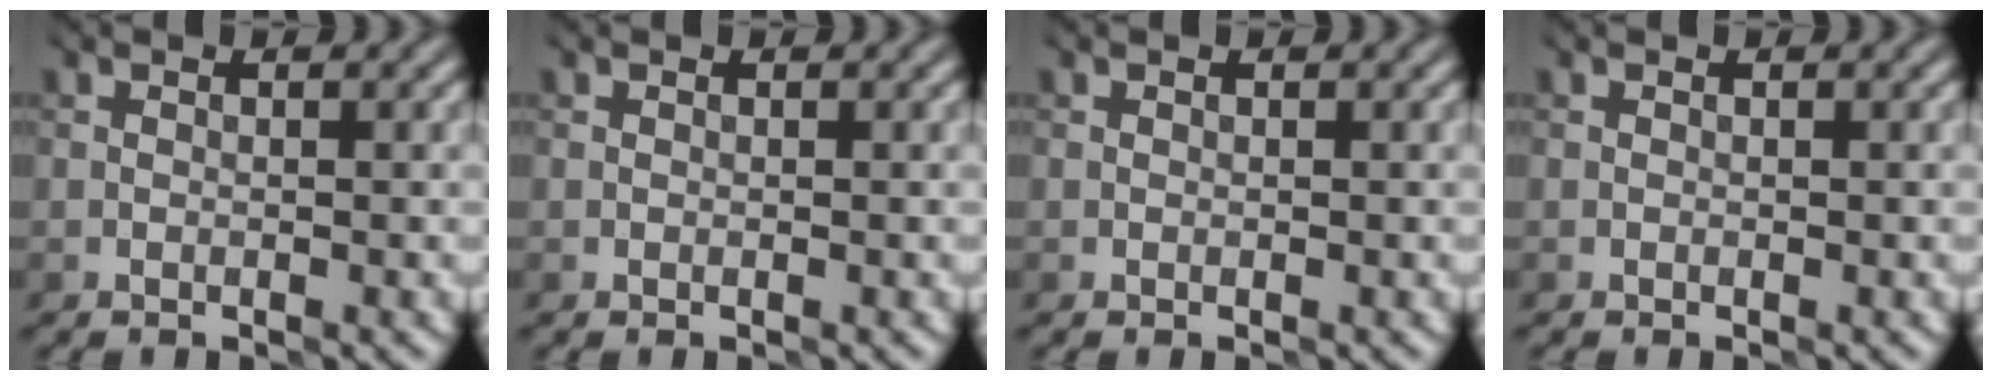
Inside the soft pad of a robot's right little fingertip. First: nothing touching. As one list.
[{"total": 0.0}, {"total": 0.0}, {"total": 0.0}]